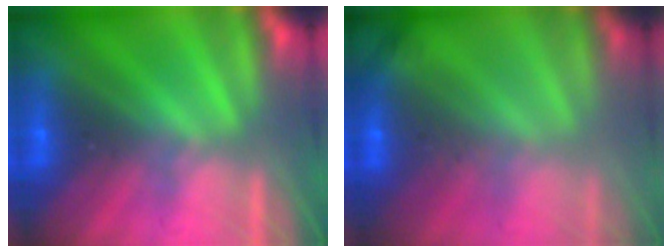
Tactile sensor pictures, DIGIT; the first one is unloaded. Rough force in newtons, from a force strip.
{"total": 3.3}